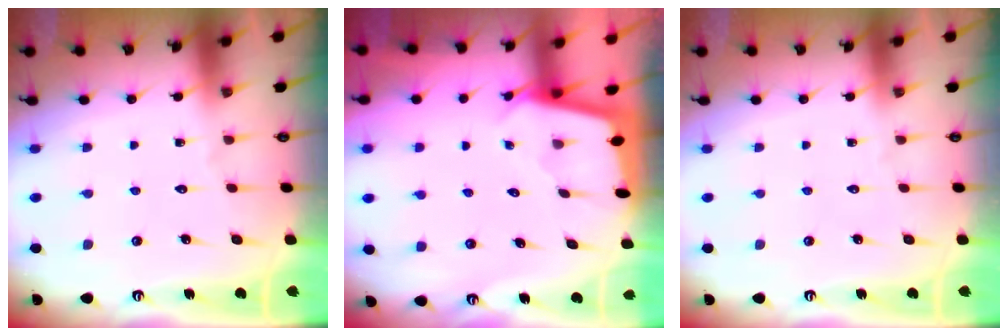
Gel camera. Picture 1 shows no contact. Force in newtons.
{"total": 2.0, "press": 2.0, "slide": 0.2}
{"total": 0.0}